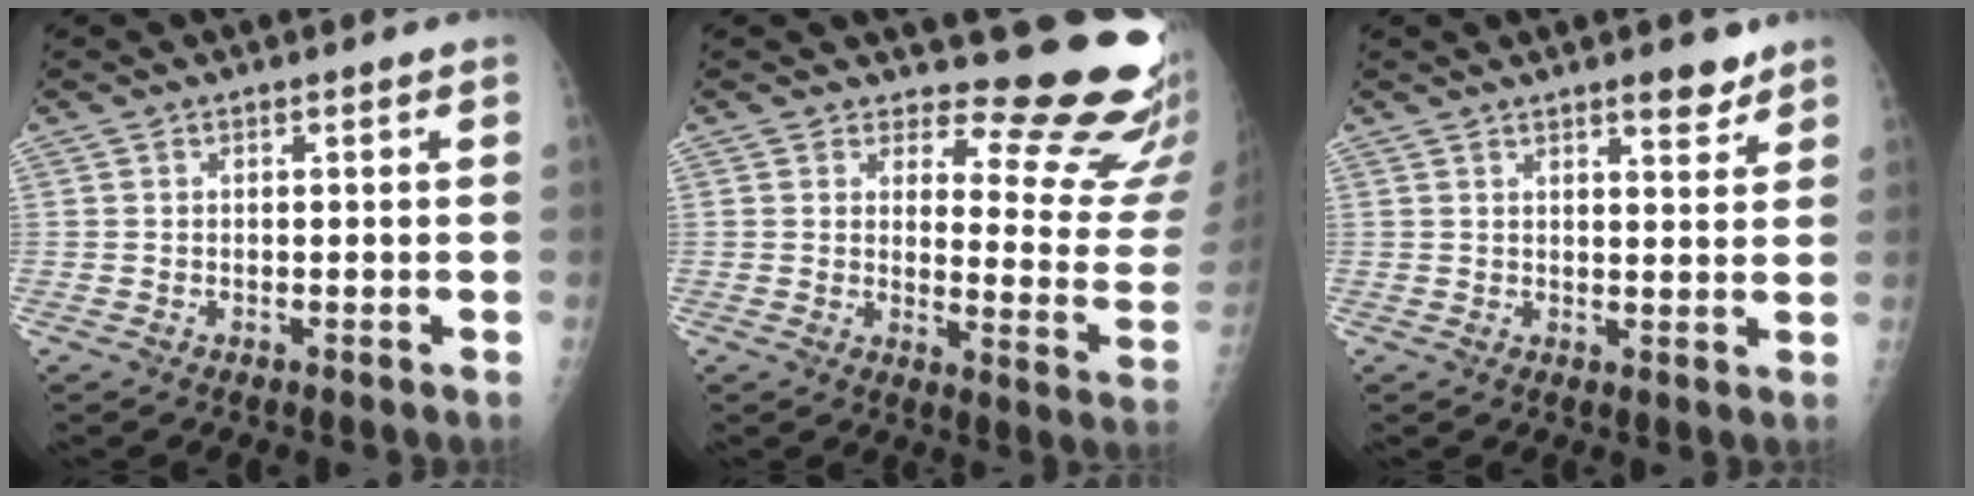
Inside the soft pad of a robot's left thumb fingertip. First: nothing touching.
{"total": 15.5, "force": [14.2, 4.0, 4.6], "torque": [-0.011, -0.162, 0.155]}
{"total": 4.7, "force": [3.5, 1.2, 2.8], "torque": [-0.021, -0.022, 0.049]}